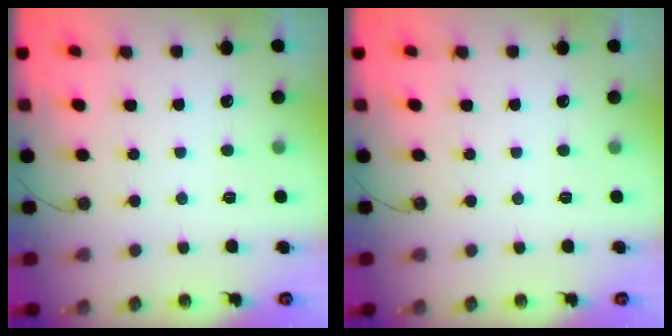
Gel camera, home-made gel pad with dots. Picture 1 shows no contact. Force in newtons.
{"total": 0.0}